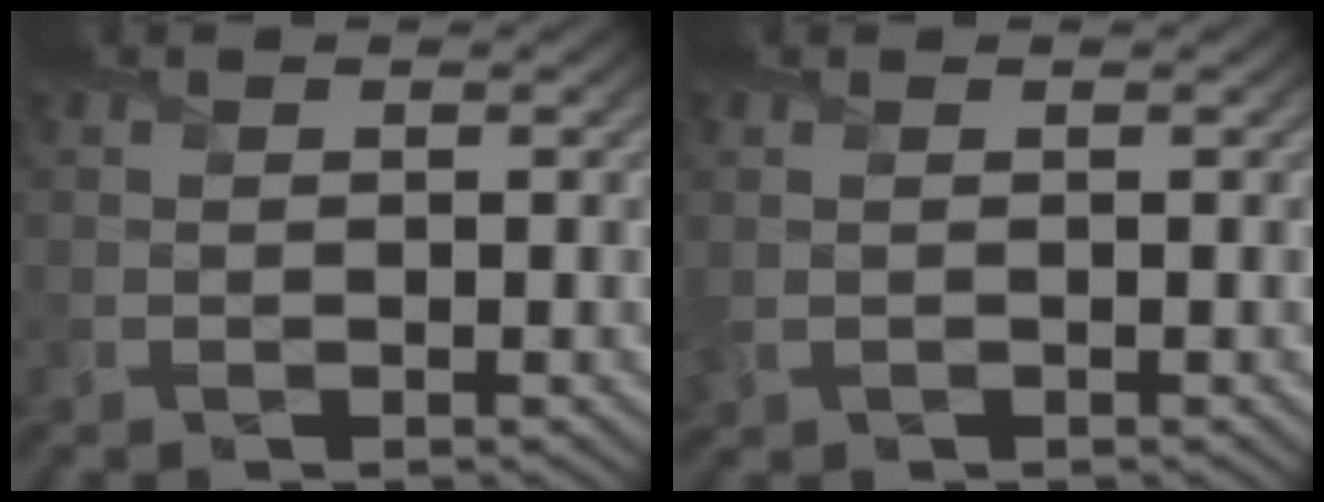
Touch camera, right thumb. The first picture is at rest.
{"total": 1.3, "force": [0.3, 0.7, 1.1], "torque": [-0.037, -0.002, 0.007]}